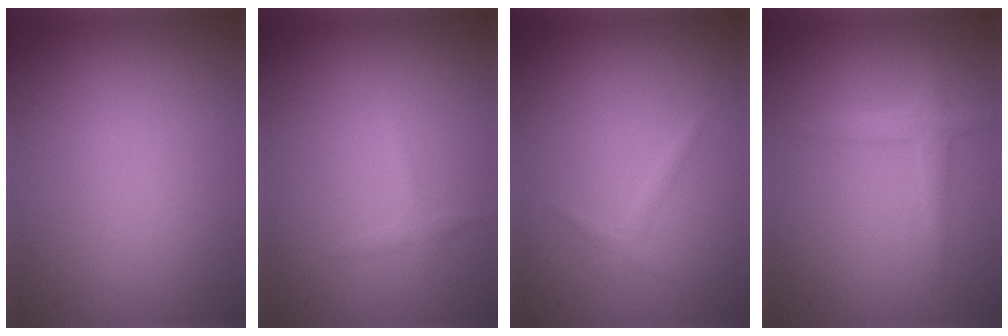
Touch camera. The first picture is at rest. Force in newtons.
{"total": 1.0, "press": 1.0, "slide": 0.0}
{"total": 0.8, "press": 0.8, "slide": 0.1}
{"total": 1.9, "press": 1.9, "slide": 0.1}